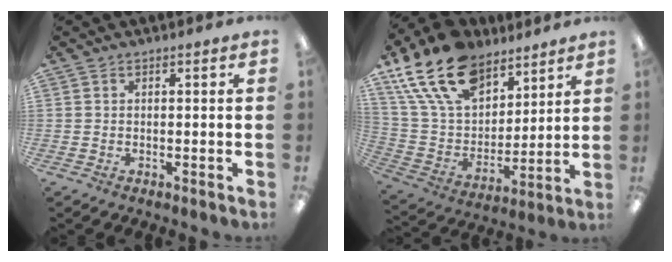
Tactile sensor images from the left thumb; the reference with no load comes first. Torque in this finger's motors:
{"motor_torque": [2.30, 2.70, 1.32, -1.45, 0.21]}